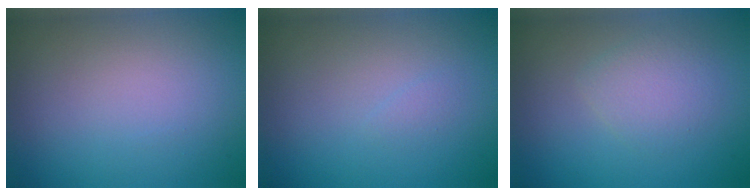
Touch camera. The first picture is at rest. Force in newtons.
{"total": 0.5, "press": 0.5, "slide": 0.0}
{"total": 2.3, "press": 2.3, "slide": 0.1}